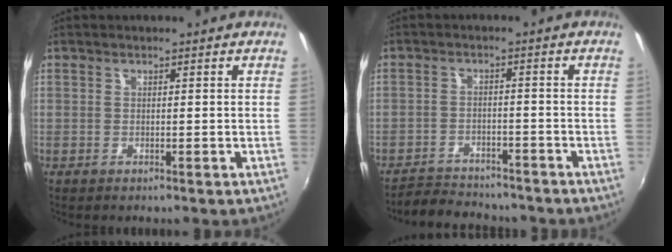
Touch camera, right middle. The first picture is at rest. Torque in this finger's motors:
{"motor_torque": [-0.12, 0.01, -0.06, 0.00]}